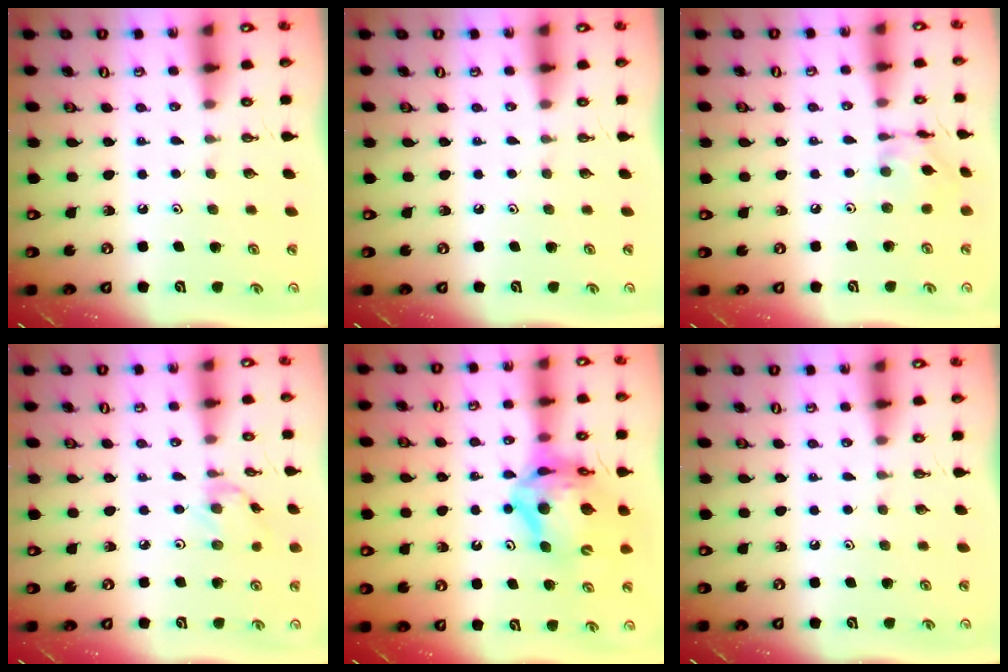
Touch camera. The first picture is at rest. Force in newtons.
{"total": 0.0}
{"total": 6.6, "press": 6.6, "slide": 0.3}
{"total": 0.9, "press": 0.8, "slide": 0.3}
{"total": 15.6, "press": 15.5, "slide": 1.9}
{"total": 0.0}